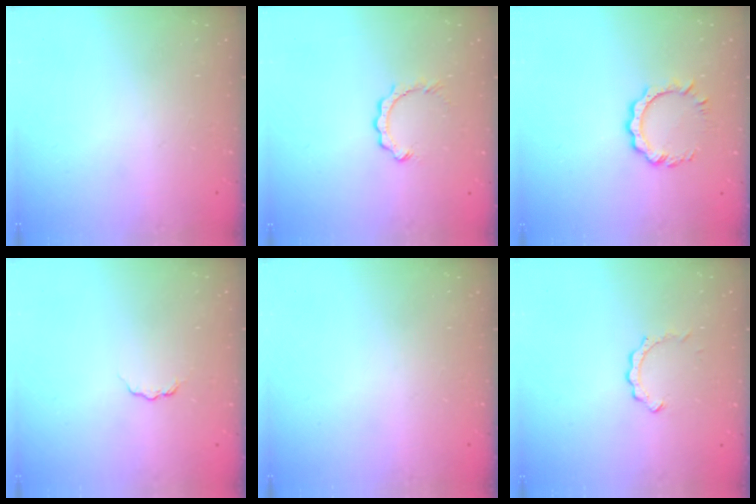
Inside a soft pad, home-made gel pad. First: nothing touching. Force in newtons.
{"total": 2.8, "press": 2.8, "slide": 0.2}
{"total": 6.7, "press": 6.6, "slide": 0.7}
{"total": 3.7, "press": 3.7, "slide": 0.5}
{"total": 0.0}
{"total": 2.1, "press": 2.1, "slide": 0.2}